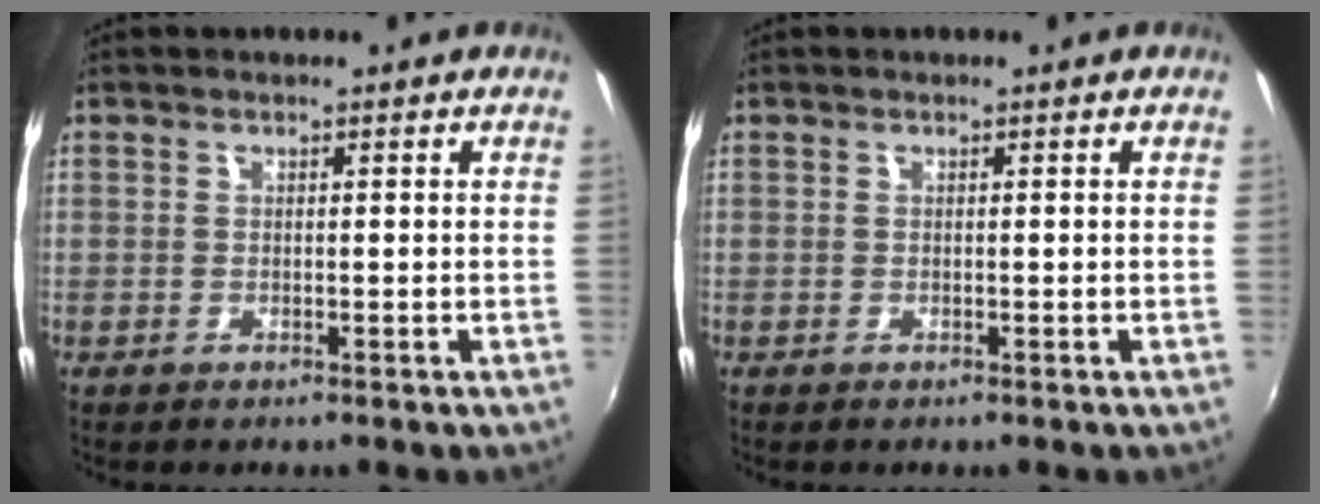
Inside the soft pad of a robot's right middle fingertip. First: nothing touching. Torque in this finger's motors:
{"motor_torque": [0.04, -0.21, 0.03, 0.00]}